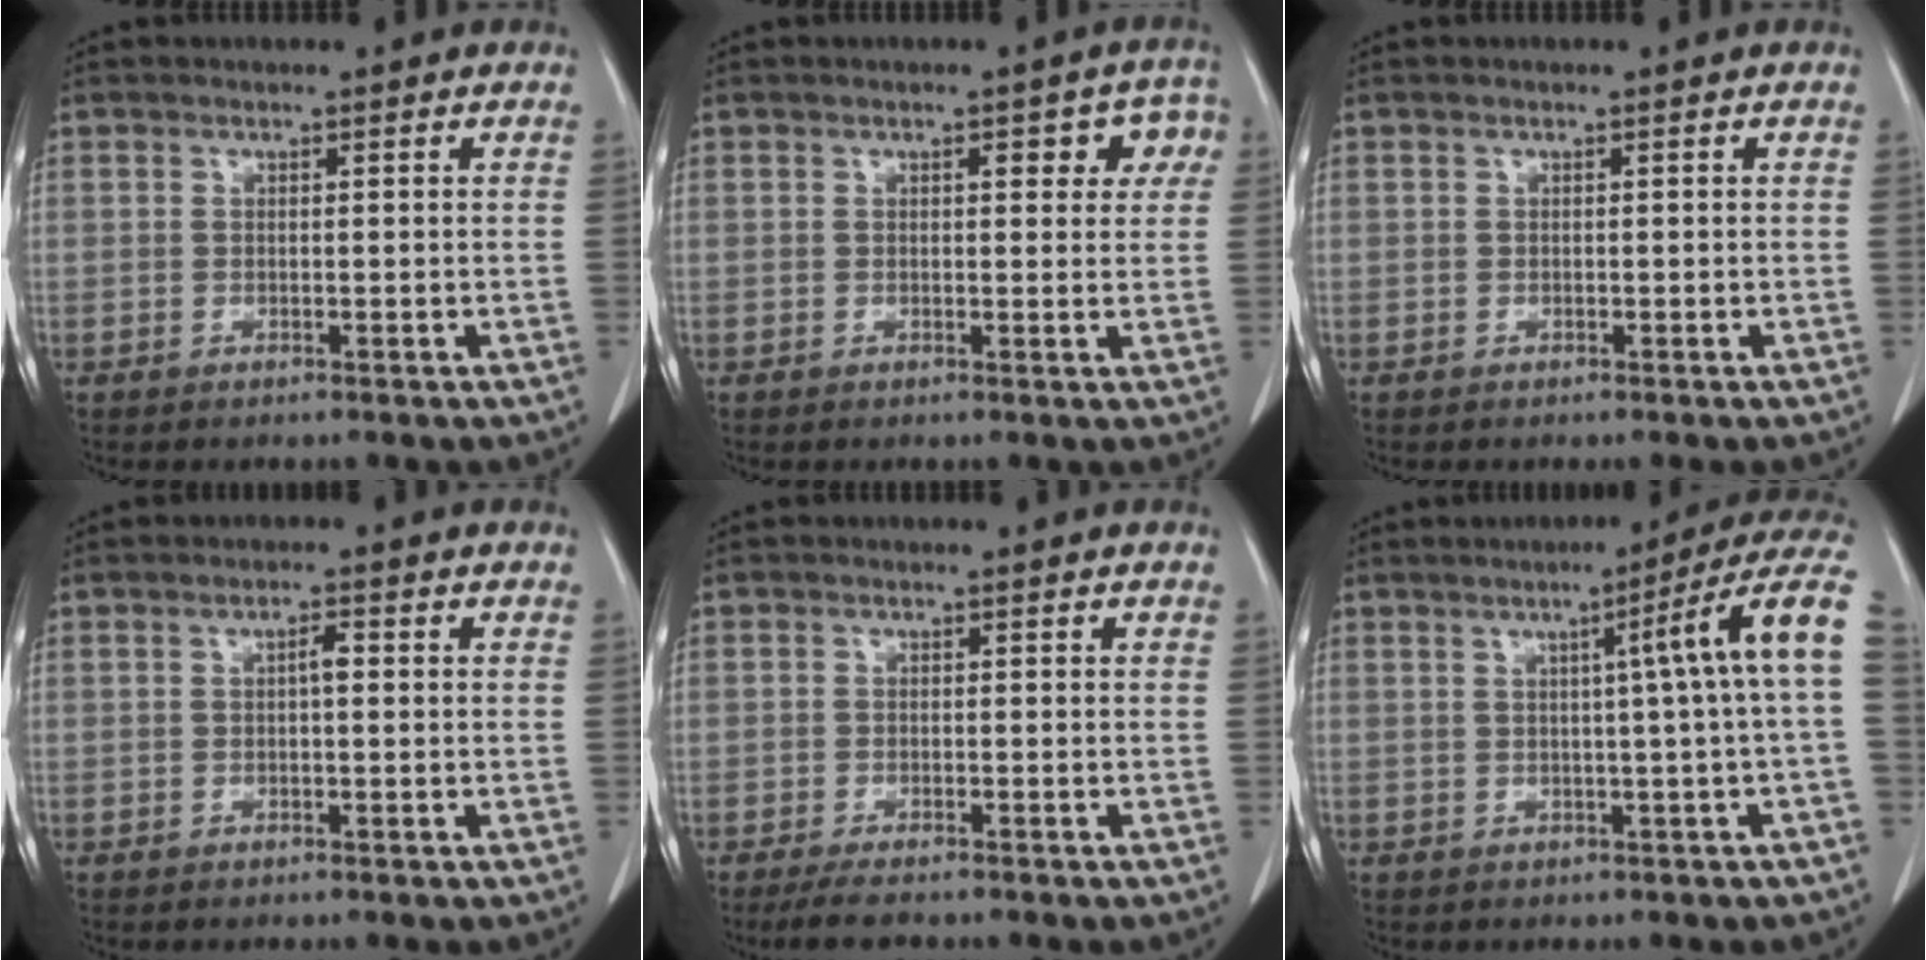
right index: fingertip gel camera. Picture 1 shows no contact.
{"total": 5.4, "force": [1.9, 2.4, 4.4], "torque": [-0.035, 0.016, 0.017]}
{"total": 0.0}
{"total": 1.6, "force": [0.1, 0.4, 1.6], "torque": [-0.027, 0.004, 0.002]}
{"total": 2.9, "force": [-2.4, 0.9, 1.3], "torque": [-0.030, -0.006, -0.039]}
{"total": 10.1, "force": [1.6, -1.5, 9.9], "torque": [-0.114, 0.025, 0.013]}